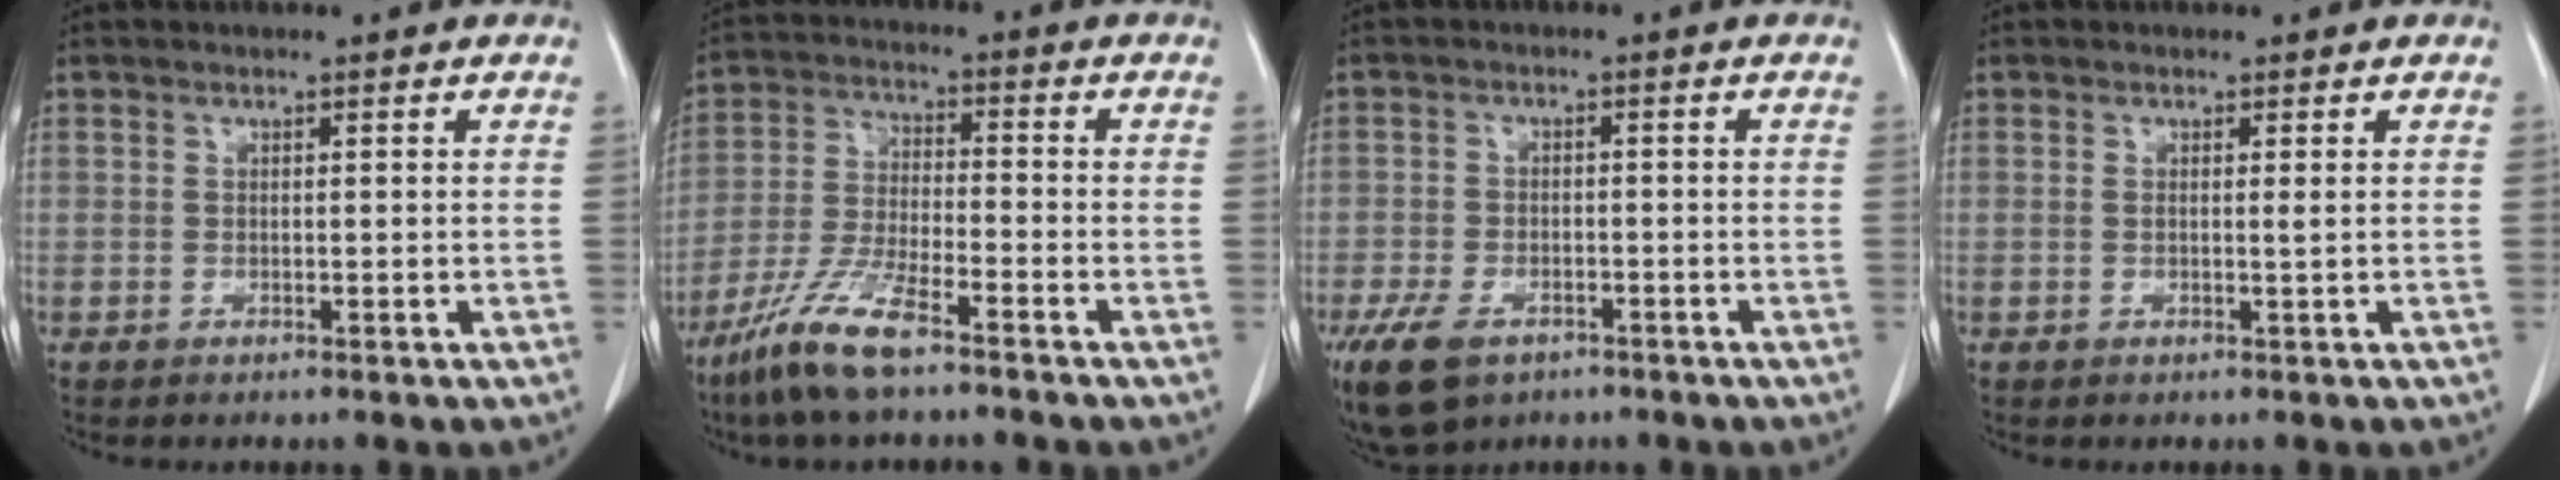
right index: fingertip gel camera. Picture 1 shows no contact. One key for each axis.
{"total": 9.7, "fx": -6.9, "fy": 1.4, "fz": 6.6, "tx": -0.140, "ty": -0.020, "tz": -0.138}
{"total": 9.8, "fx": -5.8, "fy": 6.1, "fz": 5.0, "tx": -0.110, "ty": -0.005, "tz": -0.094}
{"total": 0.8, "fx": 0.1, "fy": -0.2, "fz": 0.8, "tx": -0.016, "ty": -0.001, "tz": 0.001}